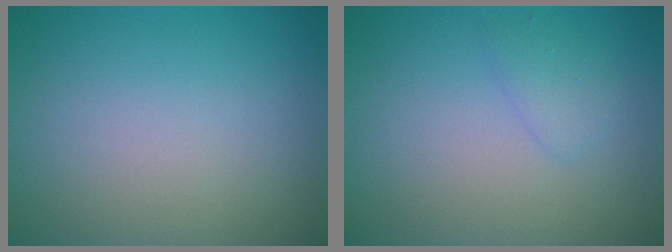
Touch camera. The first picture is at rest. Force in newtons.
{"total": 1.3, "press": 1.3, "slide": 0.0}